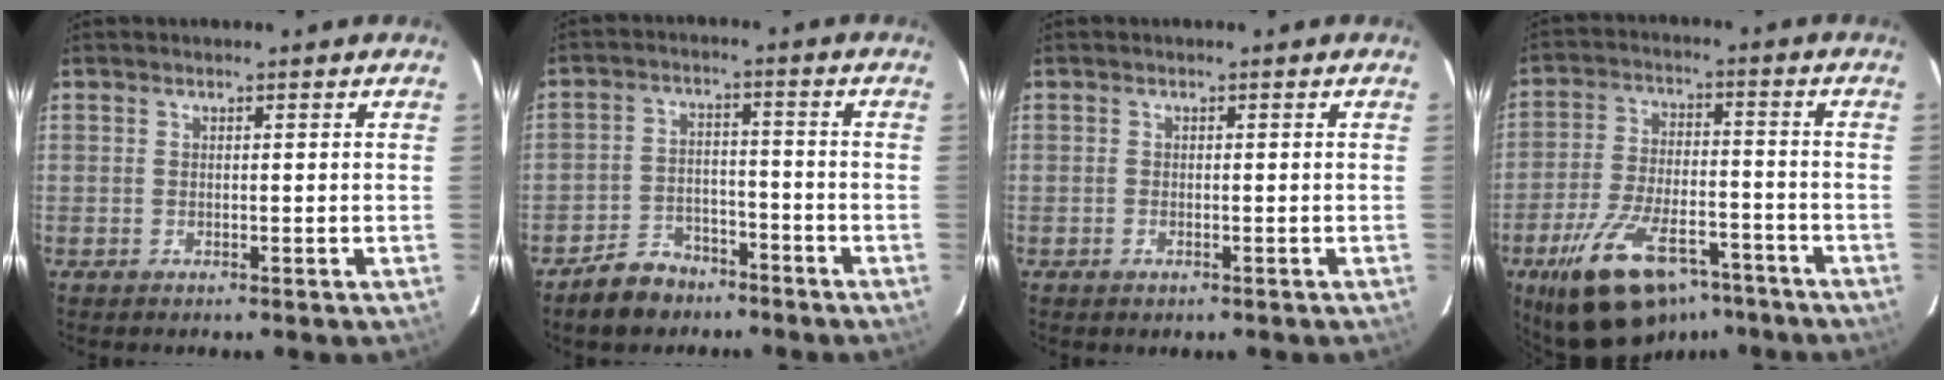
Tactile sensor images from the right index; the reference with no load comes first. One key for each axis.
{"total": 7.9, "fx": -5.9, "fy": 4.7, "fz": 2.2, "tx": -0.062, "ty": 0.020, "tz": -0.087}
{"total": 0.9, "fx": -0.5, "fy": 0.7, "fz": 0.4, "tx": -0.006, "ty": 0.000, "tz": -0.007}
{"total": 18.2, "fx": -12.1, "fy": 8.1, "fz": 10.9, "tx": -0.215, "ty": -0.019, "tz": -0.193}